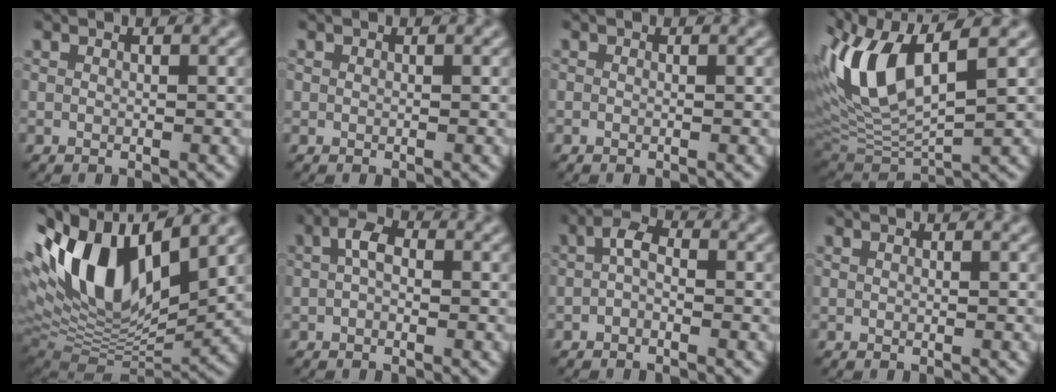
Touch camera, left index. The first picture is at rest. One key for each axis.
{"total": 0.0}
{"total": 0.0}
{"total": 9.9, "fx": 2.8, "fy": 4.0, "fz": 8.6, "tx": -0.185, "ty": 0.007, "tz": 0.056}
{"total": 14.9, "fx": 4.5, "fy": 7.5, "fz": 12.1, "tx": -0.230, "ty": 0.009, "tz": 0.086}
{"total": 2.3, "fx": 0.1, "fy": 1.5, "fz": 1.8, "tx": -0.036, "ty": 0.009, "tz": 0.000}
{"total": 1.8, "fx": -0.4, "fy": 1.1, "fz": 1.4, "tx": -0.027, "ty": 0.008, "tz": -0.011}
{"total": 0.0}